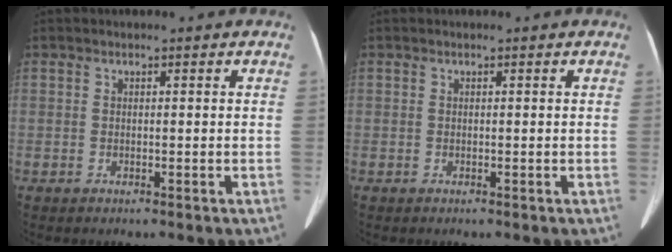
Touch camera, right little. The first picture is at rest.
{"total": 0.0}